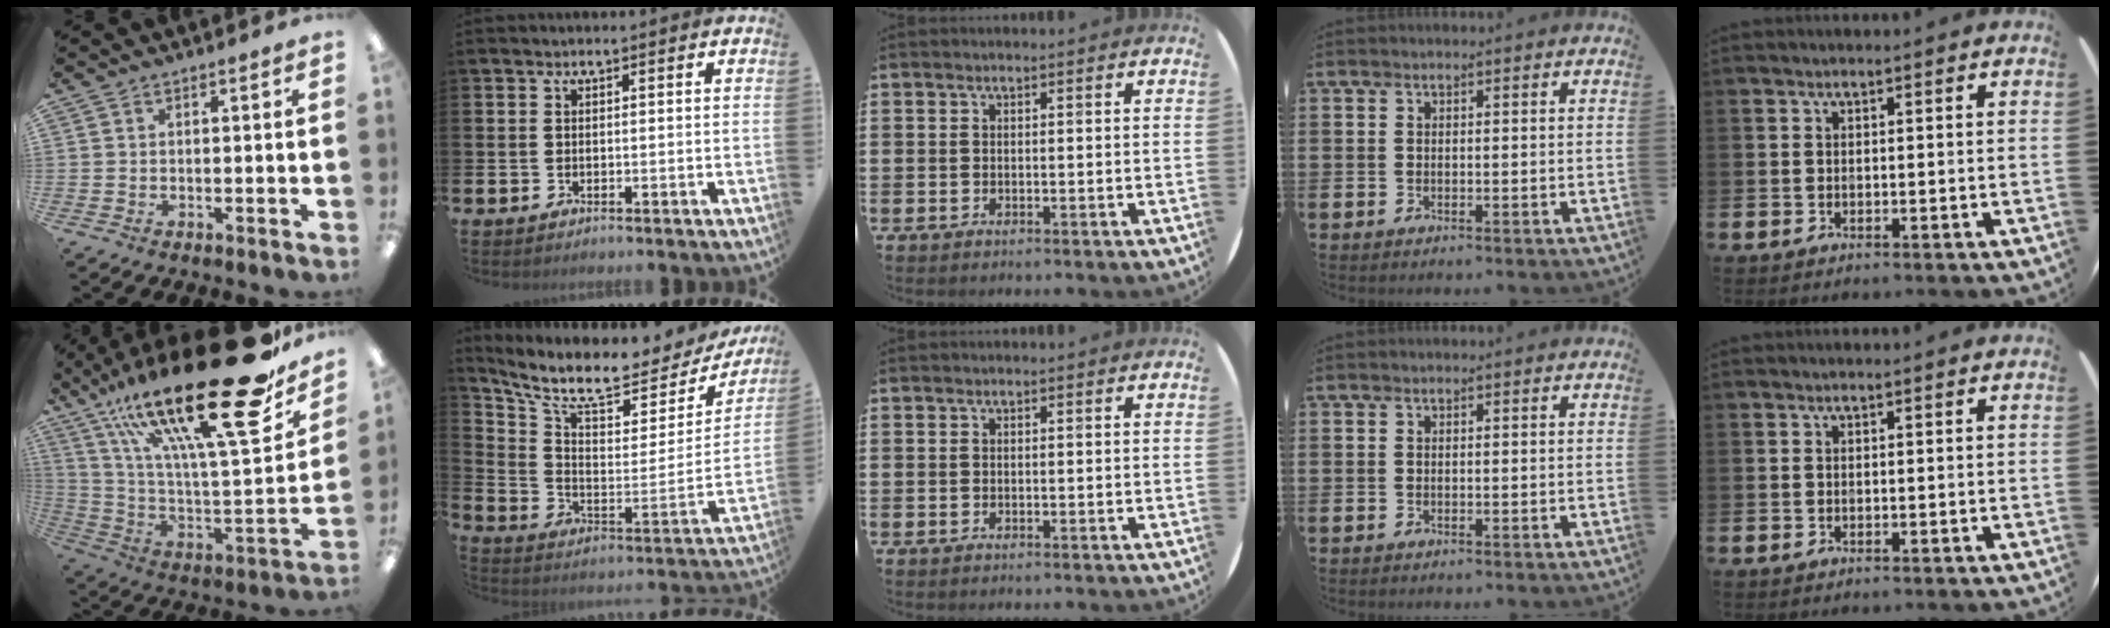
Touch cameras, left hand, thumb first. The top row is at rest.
{"thumb": {"total": 30.9, "force": [19.1, 7.5, 23.1], "torque": [-0.381, -0.133, 0.311]}, "index": {"total": 8.7, "force": [7.2, 2.4, 4.2], "torque": [-0.106, -0.061, 0.117]}}